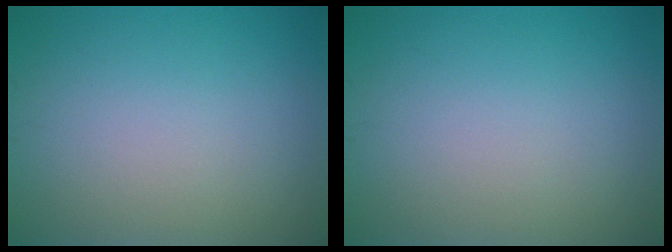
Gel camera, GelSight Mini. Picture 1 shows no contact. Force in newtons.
{"total": 0.0}